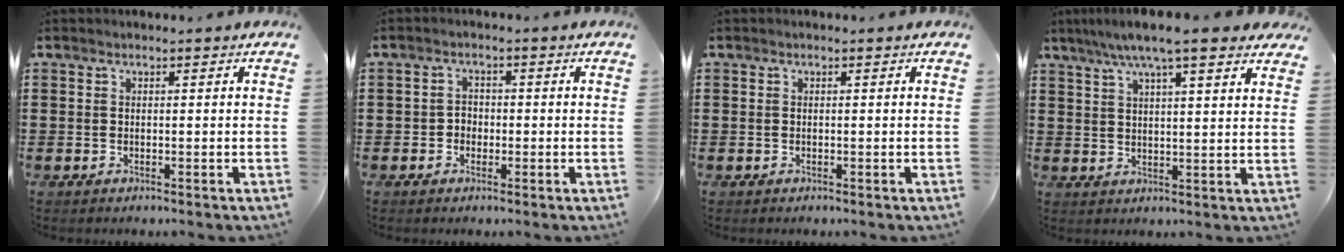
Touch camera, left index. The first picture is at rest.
{"total": 1.7, "force": [-0.8, 1.4, 0.6], "torque": [-0.016, 0.003, -0.019]}
{"total": 0.0}
{"total": 7.2, "force": [5.6, 0.5, 4.4], "torque": [-0.100, -0.007, 0.099]}